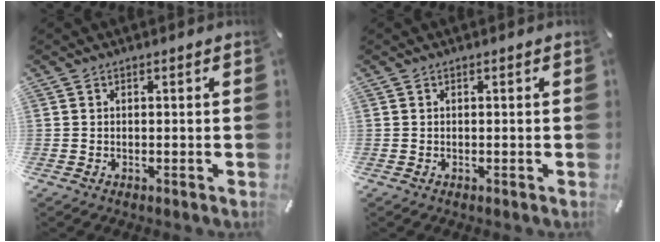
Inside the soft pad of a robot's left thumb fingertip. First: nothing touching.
{"total": 0.0}